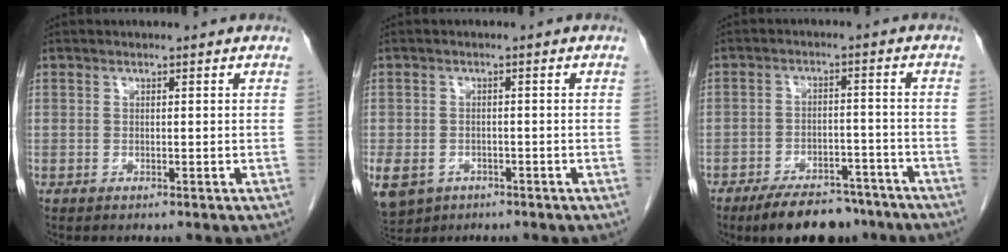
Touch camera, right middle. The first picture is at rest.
{"total": 14.8, "force": [-6.6, 11.8, 6.1], "torque": [-0.199, -0.014, -0.090]}
{"total": 10.9, "force": [-8.7, 4.4, 4.8], "torque": [-0.061, 0.006, -0.135]}